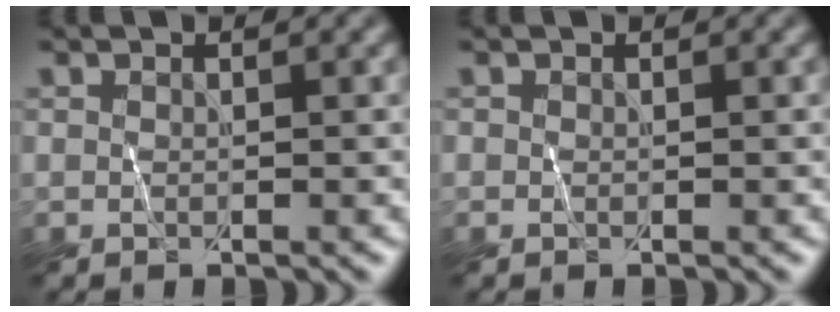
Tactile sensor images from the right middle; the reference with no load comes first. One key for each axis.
{"total": 0.0}